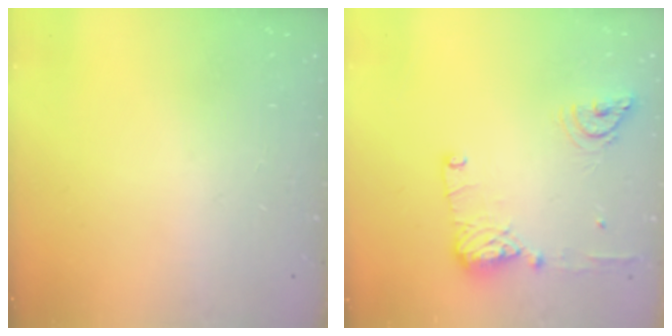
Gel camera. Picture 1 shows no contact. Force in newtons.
{"total": 12.7, "press": 12.4, "slide": 2.7}